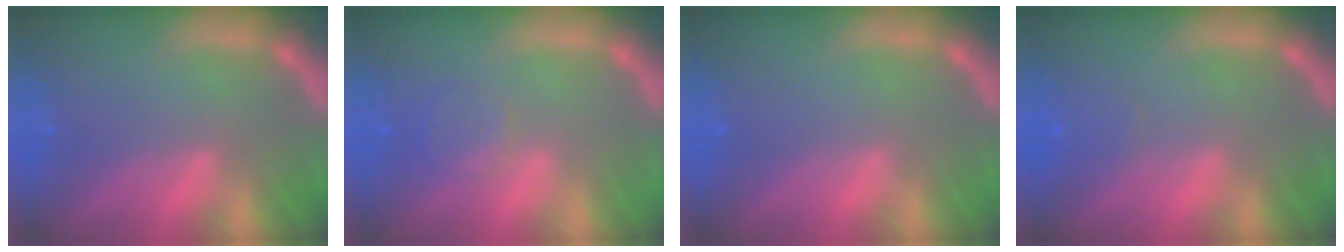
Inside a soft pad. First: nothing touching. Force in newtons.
{"total": 2.4}
{"total": 0.0}
{"total": 1.4}